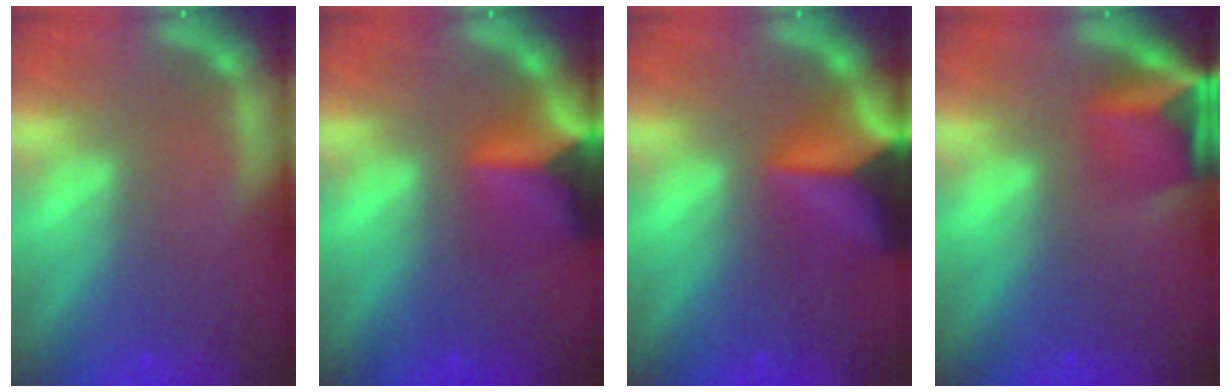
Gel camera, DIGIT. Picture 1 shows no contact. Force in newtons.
{"total": 7.4}
{"total": 9.9}
{"total": 6.4}